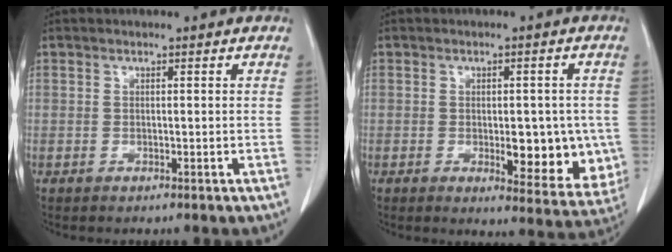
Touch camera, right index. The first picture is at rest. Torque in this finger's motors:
{"motor_torque": [0.14, 0.33, 0.14, 0.07]}